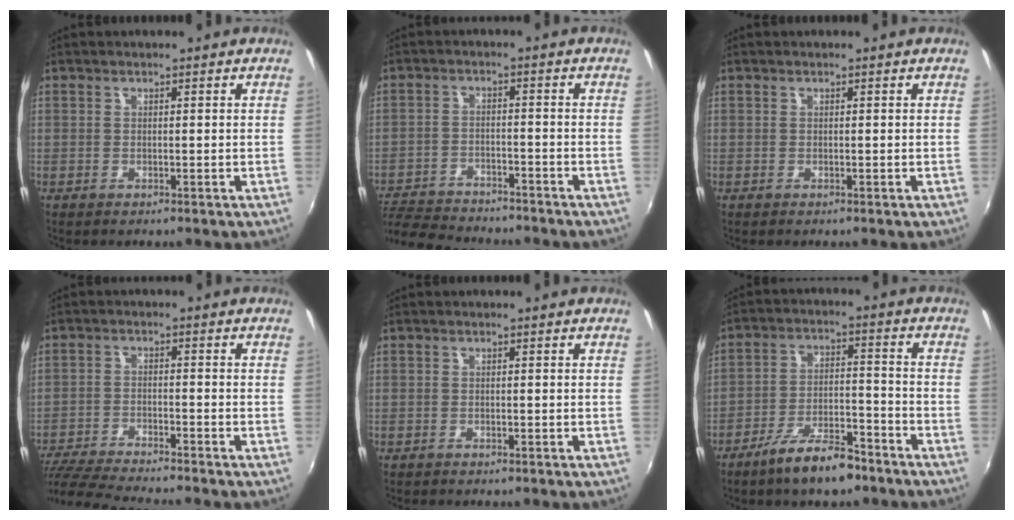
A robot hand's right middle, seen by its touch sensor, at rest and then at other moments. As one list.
[{"total": 13.6, "force": [-12.1, 3.4, 5.1], "torque": [-0.125, -0.013, -0.194]}, {"total": 0.0}, {"total": 12.6, "force": [-11.4, 0.4, 5.4], "torque": [-0.130, -0.024, -0.197]}, {"total": 0.5, "force": [-0.5, 0.2, 0.2], "torque": [-0.004, 0.001, -0.008]}, {"total": 10.2, "force": [-7.8, 3.0, 5.9], "torque": [-0.115, 0.006, -0.126]}]